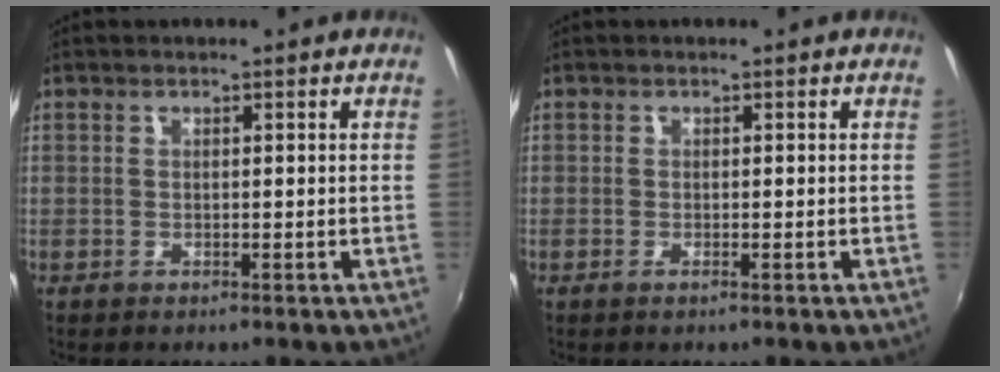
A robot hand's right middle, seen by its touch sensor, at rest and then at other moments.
{"total": 0.6, "force": [-0.4, 0.0, 0.4], "torque": [-0.005, 0.000, -0.009]}